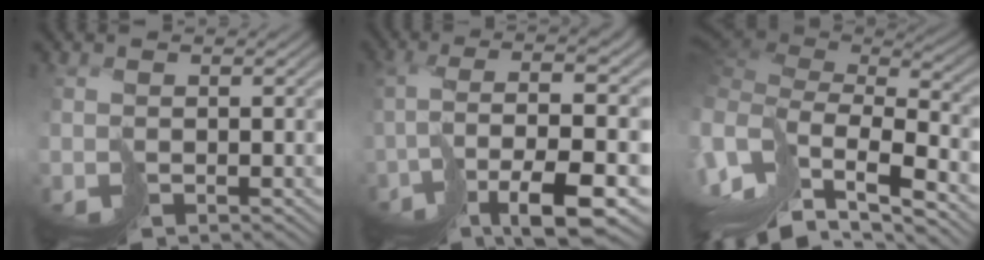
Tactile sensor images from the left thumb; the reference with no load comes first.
{"total": 12.3, "force": [-5.0, 2.6, 11.0], "torque": [-0.209, -0.007, -0.063]}
{"total": 13.6, "force": [-3.9, 6.4, 11.4], "torque": [-0.287, -0.026, -0.035]}